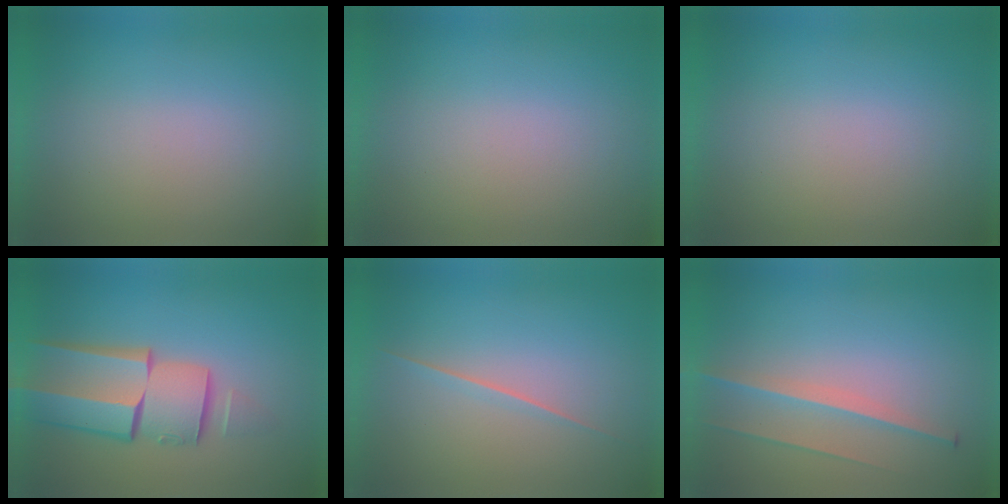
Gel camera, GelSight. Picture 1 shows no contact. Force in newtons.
{"total": 1.2}
{"total": 1.1}
{"total": 7.6}
{"total": 1.6}
{"total": 2.7}